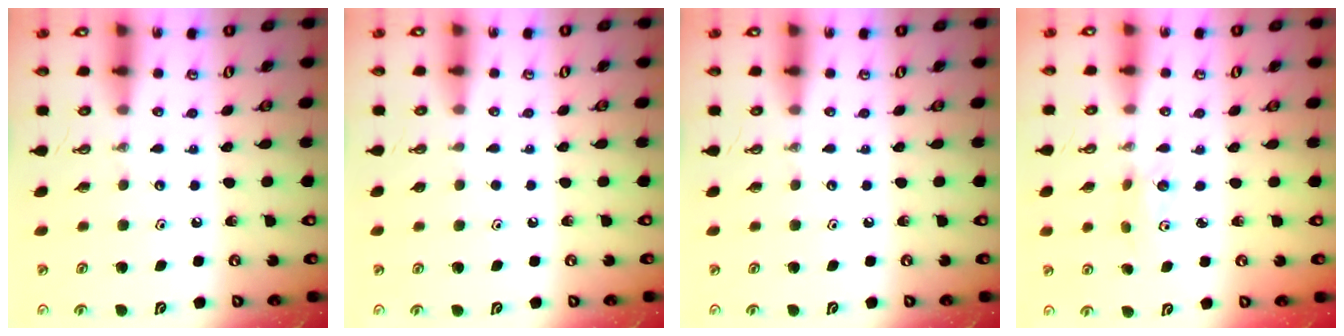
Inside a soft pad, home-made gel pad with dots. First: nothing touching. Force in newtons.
{"total": 0.9, "press": 0.1, "slide": 0.9}
{"total": 0.0}
{"total": 6.9, "press": 4.9, "slide": 4.8}